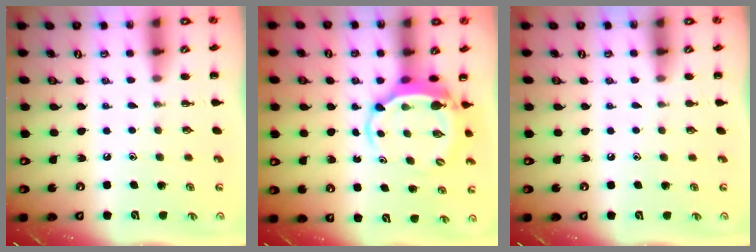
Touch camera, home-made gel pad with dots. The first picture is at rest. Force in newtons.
{"total": 5.4, "press": 5.2, "slide": 1.3}
{"total": 0.0}